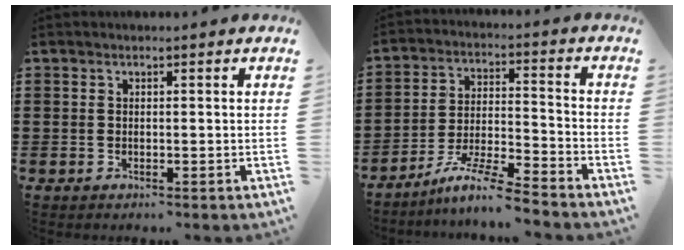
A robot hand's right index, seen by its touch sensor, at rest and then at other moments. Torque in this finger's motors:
{"motor_torque": [-0.15, 1.49, -0.34, -0.18]}